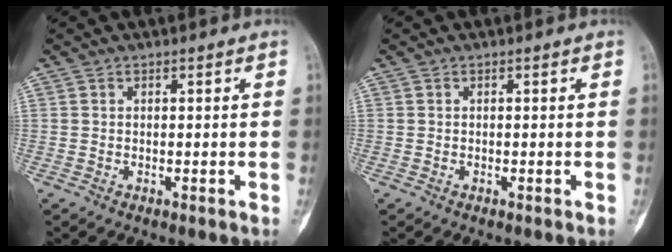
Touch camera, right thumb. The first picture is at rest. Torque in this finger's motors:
{"motor_torque": [-0.22, 0.19, 0.30, -0.19, 0.00]}